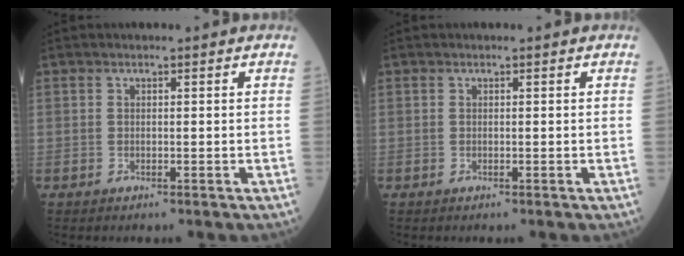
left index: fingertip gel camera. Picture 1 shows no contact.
{"total": 0.0}